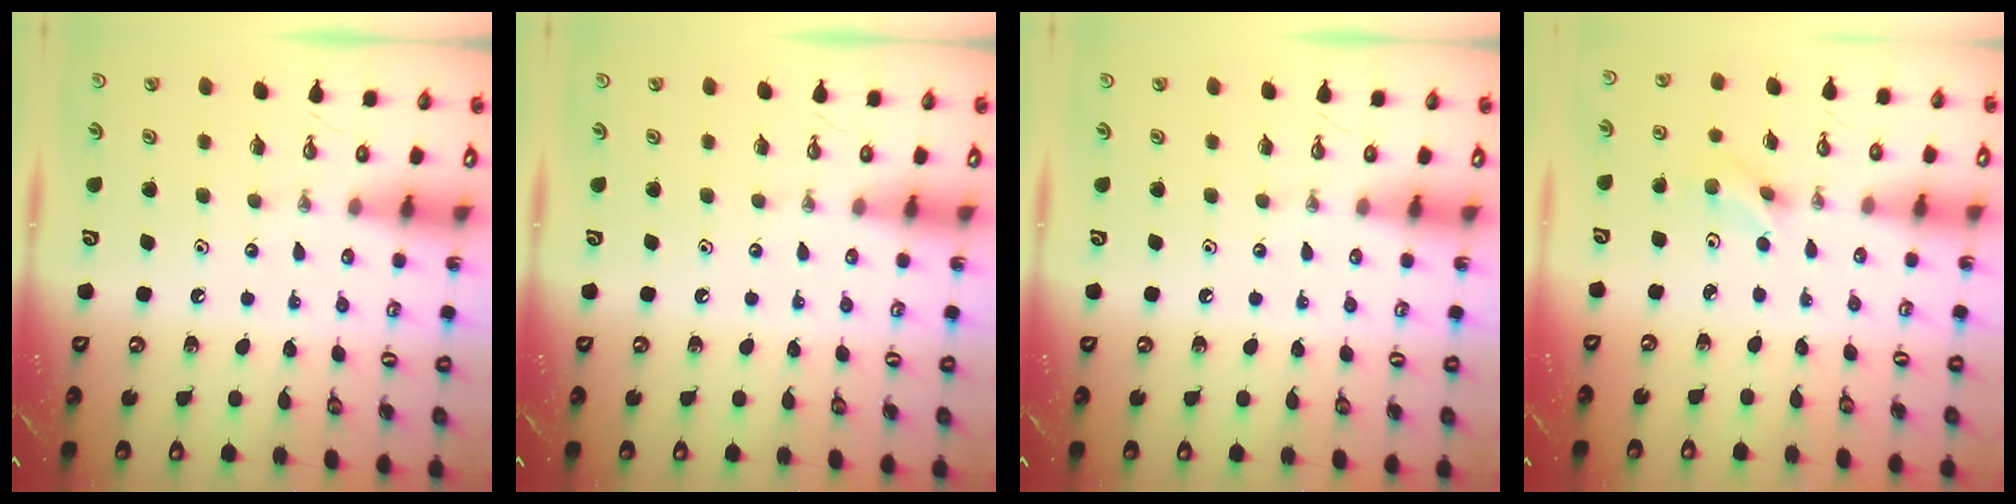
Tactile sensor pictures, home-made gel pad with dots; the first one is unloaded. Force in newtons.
{"total": 0.0}
{"total": 0.0}
{"total": 2.2, "press": 2.2, "slide": 0.1}